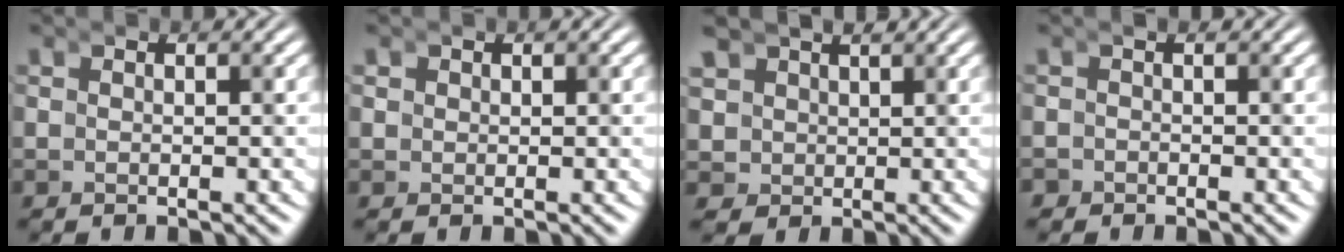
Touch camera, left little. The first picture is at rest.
{"total": 0.9, "force": [0.3, 0.8, 0.4], "torque": [-0.022, -0.005, 0.009]}
{"total": 3.9, "force": [0.7, 3.8, 0.8], "torque": [-0.070, -0.040, 0.029]}
{"total": 1.2, "force": [-0.8, 0.7, -0.5], "torque": [-0.006, -0.011, -0.016]}